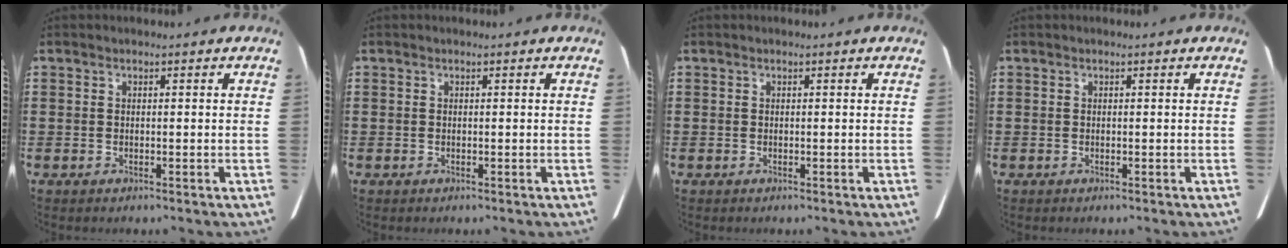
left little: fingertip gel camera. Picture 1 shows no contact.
{"total": 0.0}
{"total": 0.0}
{"total": 0.0}